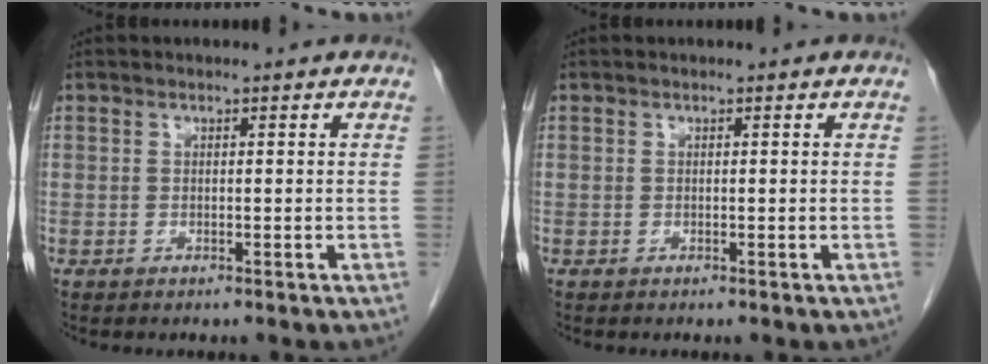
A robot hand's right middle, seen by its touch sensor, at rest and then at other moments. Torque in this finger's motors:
{"motor_torque": [0.00, 0.00, 0.00, 0.00]}